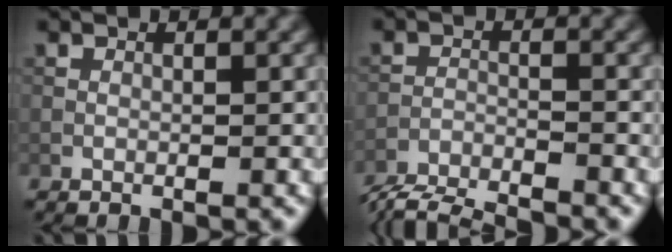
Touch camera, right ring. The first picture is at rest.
{"total": 8.9, "force": [-8.7, 1.3, 1.6], "torque": [-0.034, -0.024, -0.143]}